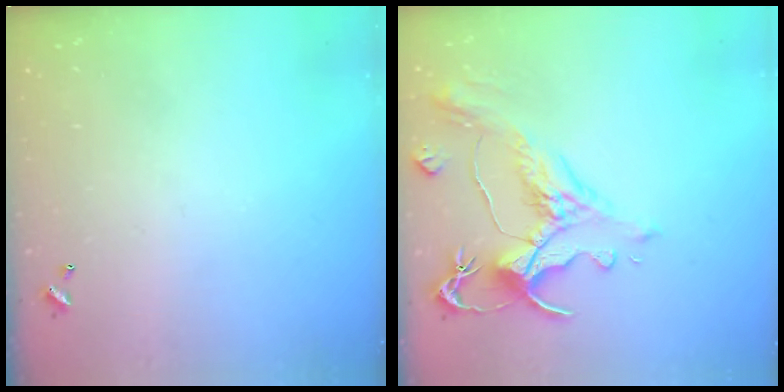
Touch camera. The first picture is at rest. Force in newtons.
{"total": 1.5, "press": 0.1, "slide": 1.5}